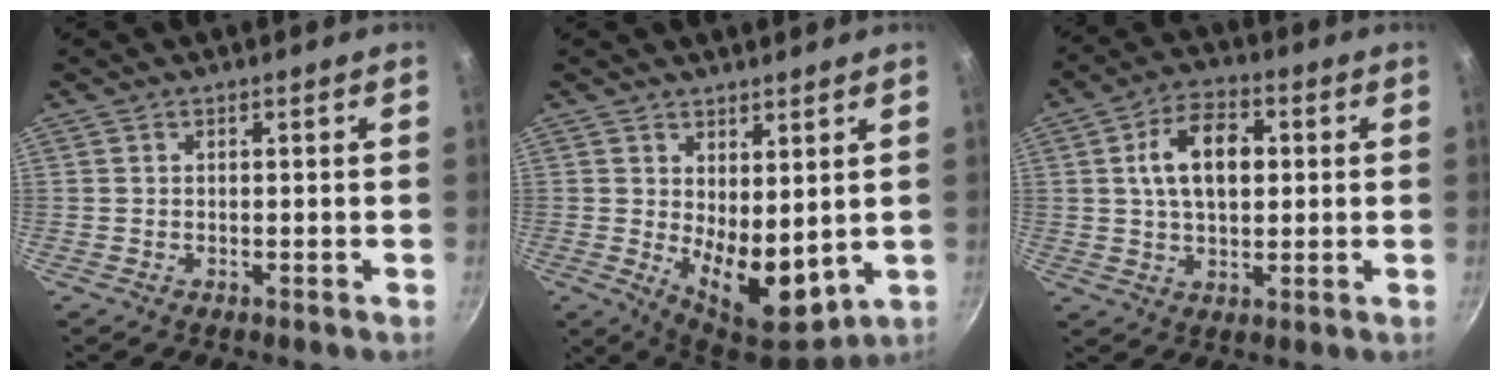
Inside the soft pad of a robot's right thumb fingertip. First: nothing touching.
{"total": 10.7, "force": [1.3, 5.6, 9.1], "torque": [-0.110, -0.040, 0.036]}
{"total": 11.3, "force": [1.9, 6.9, 8.7], "torque": [-0.131, 0.012, 0.025]}